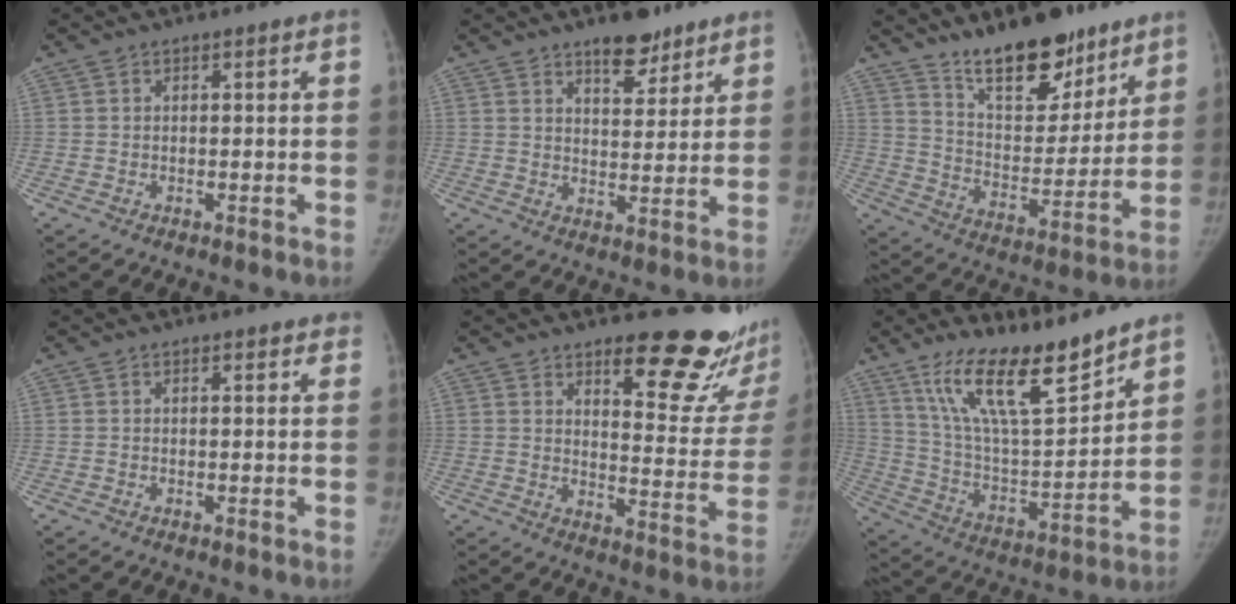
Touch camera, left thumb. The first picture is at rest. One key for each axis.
{"total": 8.0, "fx": 5.8, "fy": 3.5, "fz": 4.1, "tx": -0.032, "ty": -0.038, "tz": 0.090}
{"total": 17.8, "fx": 13.3, "fy": 7.4, "fz": 9.2, "tx": -0.090, "ty": -0.093, "tz": 0.221}
{"total": 1.5, "fx": 1.2, "fy": 0.6, "fz": 0.7, "tx": 0.001, "ty": -0.002, "tz": 0.011}
{"total": 18.1, "fx": 14.2, "fy": 5.6, "fz": 9.8, "tx": -0.080, "ty": -0.129, "tz": 0.179}
{"total": 18.1, "fx": 13.6, "fy": 4.6, "fz": 11.1, "tx": -0.162, "ty": -0.081, "tz": 0.252}